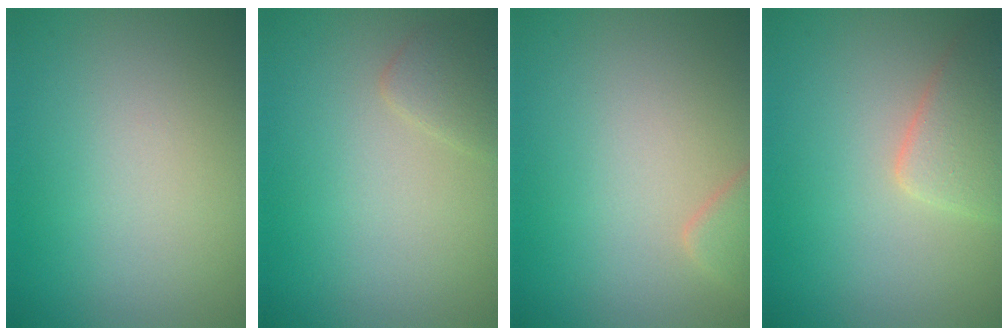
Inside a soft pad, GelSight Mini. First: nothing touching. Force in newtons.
{"total": 1.4, "press": 1.4, "slide": 0.1}
{"total": 2.0, "press": 2.0, "slide": 0.2}
{"total": 2.5, "press": 2.5, "slide": 0.2}